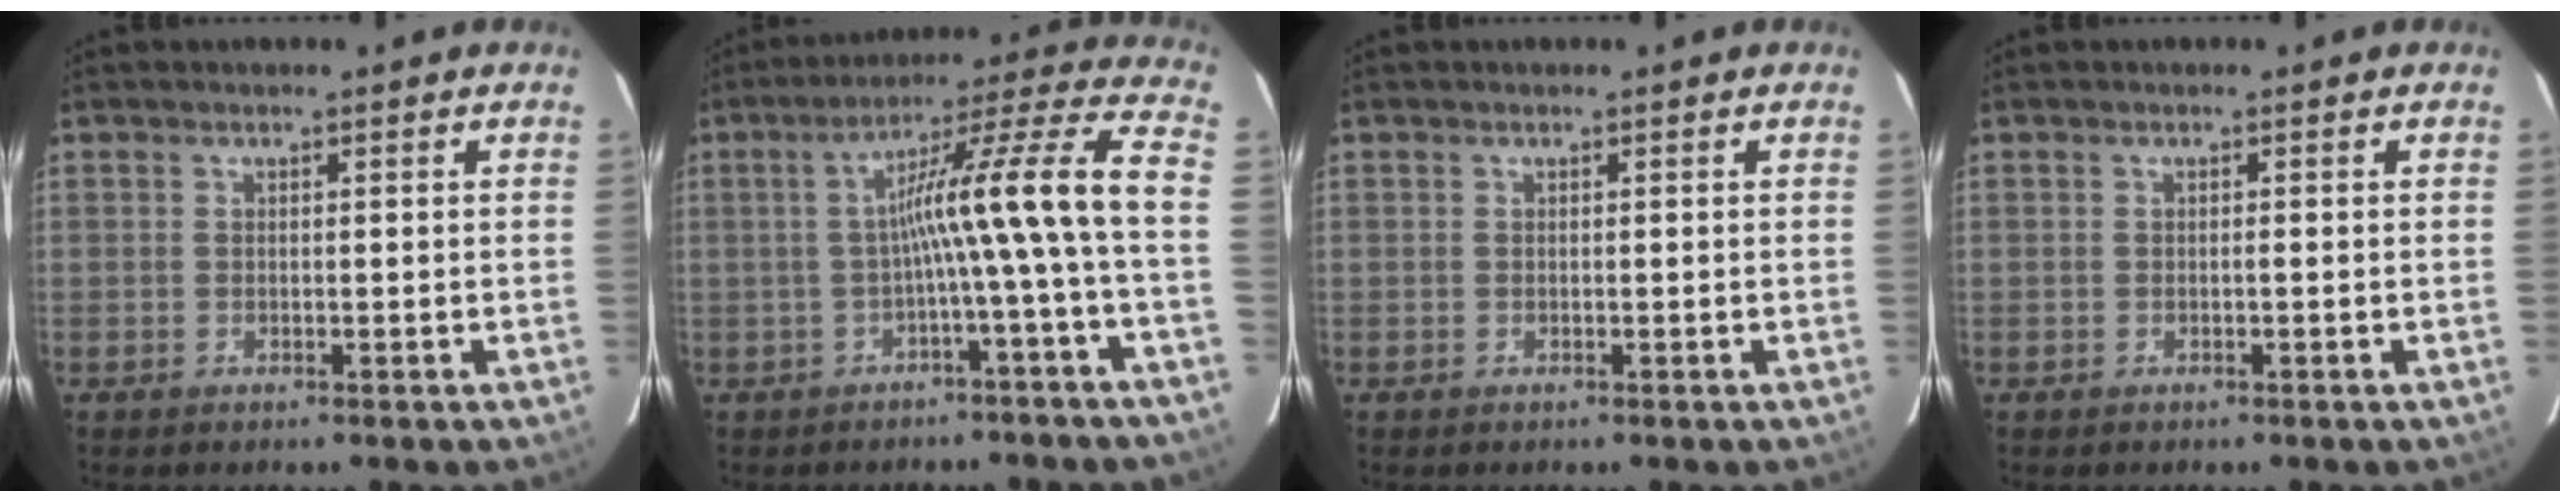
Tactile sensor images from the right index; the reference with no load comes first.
{"total": 11.8, "force": [-1.8, -2.4, 11.4], "torque": [-0.167, 0.029, -0.028]}
{"total": 0.0}
{"total": 0.0}